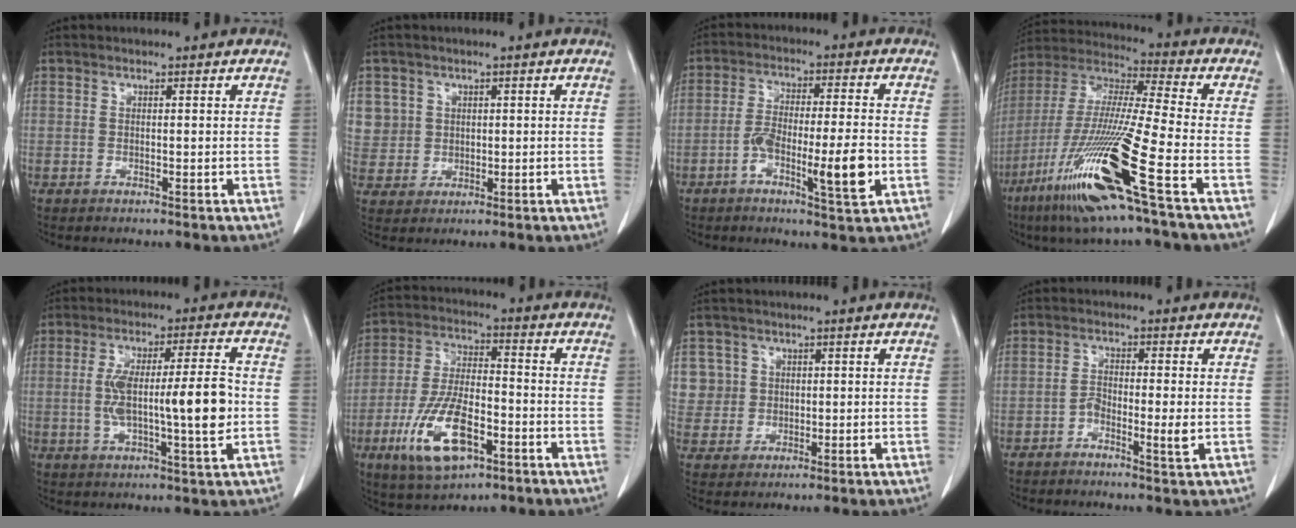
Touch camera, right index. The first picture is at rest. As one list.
[{"total": 5.9, "force": [2.0, 5.5, 0.3], "torque": [-0.002, 0.009, 0.049]}, {"total": 9.8, "force": [-3.1, 1.3, 9.2], "torque": [-0.162, 0.004, -0.052]}, {"total": 19.4, "force": [-9.2, -0.7, 17.0], "torque": [-0.378, -0.049, -0.183]}, {"total": 12.5, "force": [-0.8, 1.6, 12.4], "torque": [-0.218, 0.012, -0.009]}, {"total": 13.0, "force": [-5.5, 4.8, 10.8], "torque": [-0.226, -0.005, -0.095]}, {"total": 6.1, "force": [1.9, 5.8, 0.0], "torque": [0.008, 0.013, 0.046]}, {"total": 3.8, "force": [-1.2, 0.9, 3.5], "torque": [-0.062, 0.001, -0.022]}]